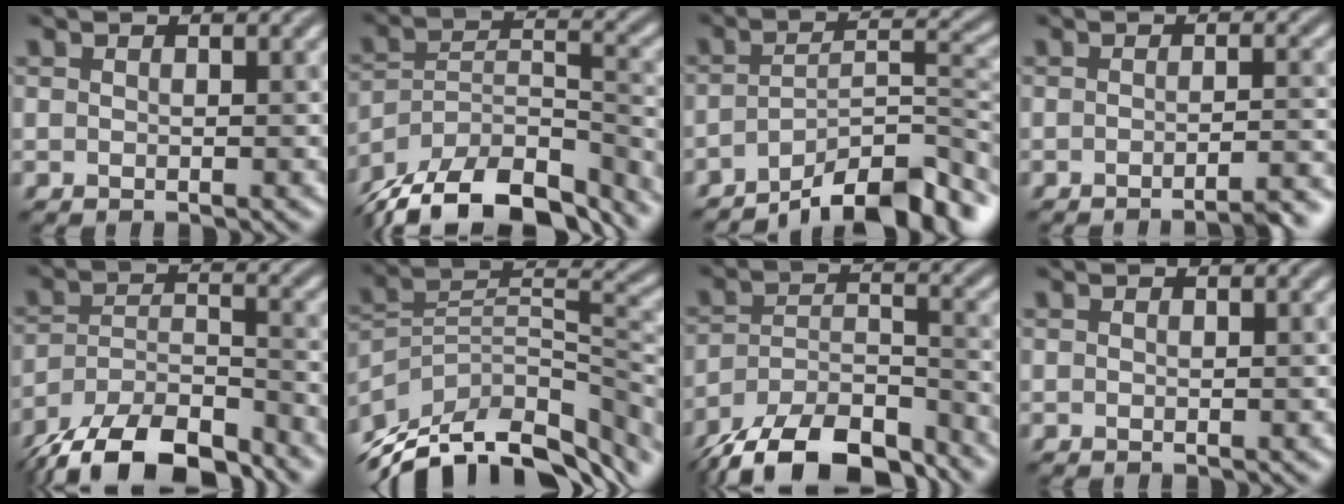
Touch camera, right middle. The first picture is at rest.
{"total": 14.9, "force": [-12.2, 6.2, 5.9], "torque": [-0.109, -0.001, -0.176]}
{"total": 9.1, "force": [-6.5, 2.6, 5.9], "torque": [-0.077, -0.003, -0.106]}
{"total": 4.0, "force": [-3.0, 0.7, 2.4], "torque": [-0.023, 0.010, -0.044]}
{"total": 11.4, "force": [-9.3, 3.7, 5.6], "torque": [-0.099, -0.010, -0.158]}
{"total": 13.3, "force": [-9.4, 6.0, 7.2], "torque": [-0.152, 0.015, -0.156]}
{"total": 12.7, "force": [-10.4, 4.4, 5.8], "torque": [-0.106, -0.017, -0.163]}
{"total": 0.0}